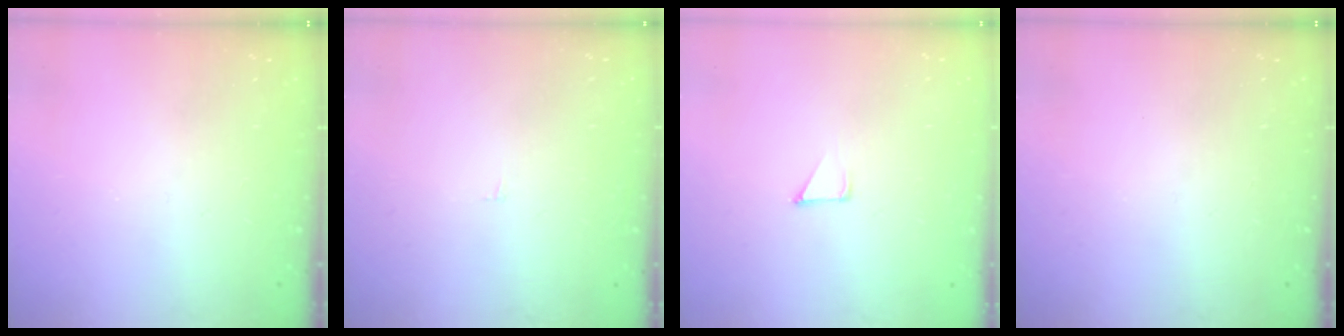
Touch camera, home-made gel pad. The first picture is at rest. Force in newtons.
{"total": 1.6, "press": 1.6, "slide": 0.1}
{"total": 3.4, "press": 3.4, "slide": 0.3}
{"total": 0.0}